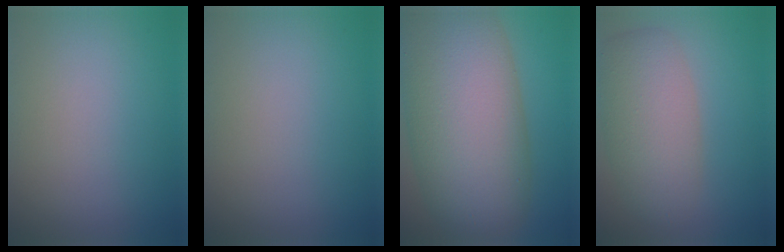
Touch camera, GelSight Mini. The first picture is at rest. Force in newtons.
{"total": 0.0}
{"total": 14.3, "press": 14.3, "slide": 0.5}
{"total": 5.7, "press": 5.6, "slide": 0.3}